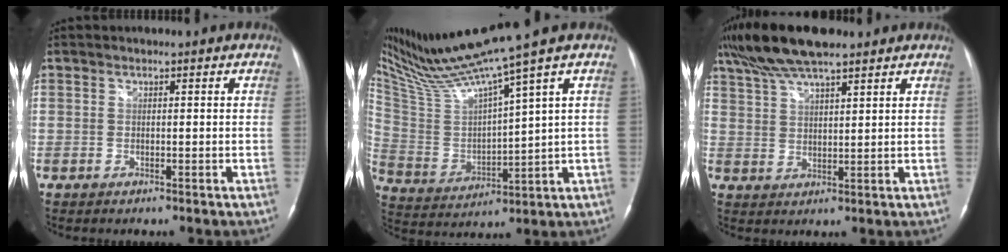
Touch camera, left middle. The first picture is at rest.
{"total": 15.6, "force": [12.3, -2.1, 9.3], "torque": [-0.174, -0.002, 0.233]}
{"total": 10.8, "force": [8.4, 2.1, 6.5], "torque": [-0.128, 0.025, 0.150]}